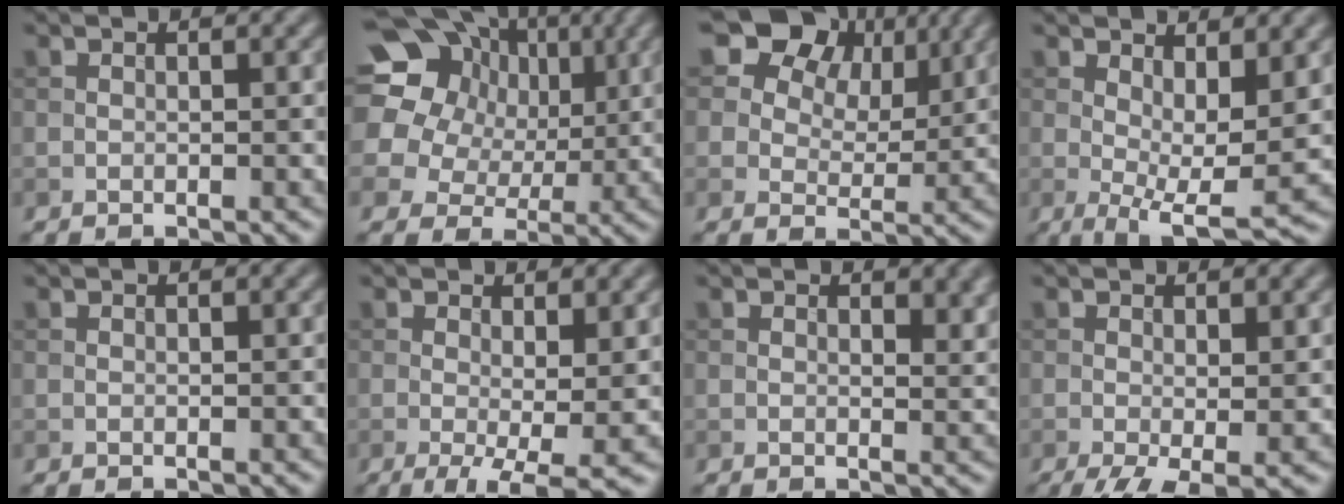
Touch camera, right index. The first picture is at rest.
{"total": 20.2, "force": [7.0, 16.7, 8.9], "torque": [-0.211, 0.042, 0.104]}
{"total": 9.9, "force": [5.8, 6.5, 4.7], "torque": [-0.091, 0.010, 0.099]}
{"total": 6.3, "force": [0.9, 2.2, 5.8], "torque": [-0.098, -0.014, 0.018]}
{"total": 0.0}
{"total": 5.1, "force": [-0.9, 1.3, 4.9], "torque": [-0.078, -0.016, -0.009]}
{"total": 2.5, "force": [1.4, 1.2, 1.7], "torque": [-0.022, -0.003, 0.024]}
{"total": 4.2, "force": [-1.5, 1.2, 3.8], "torque": [-0.071, -0.013, -0.026]}